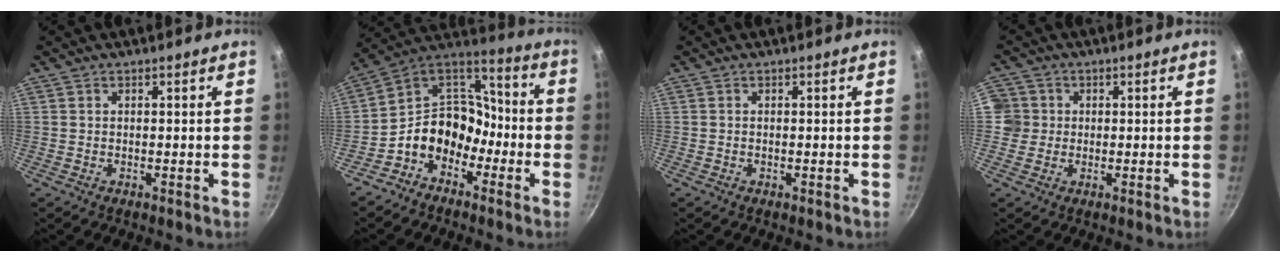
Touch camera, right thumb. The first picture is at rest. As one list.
[{"total": 13.2, "force": [-6.1, 10.0, 6.1], "torque": [-0.054, 0.081, -0.135]}, {"total": 0.0}, {"total": 4.8, "force": [0.3, 4.7, 0.9], "torque": [0.020, 0.006, -0.004]}]